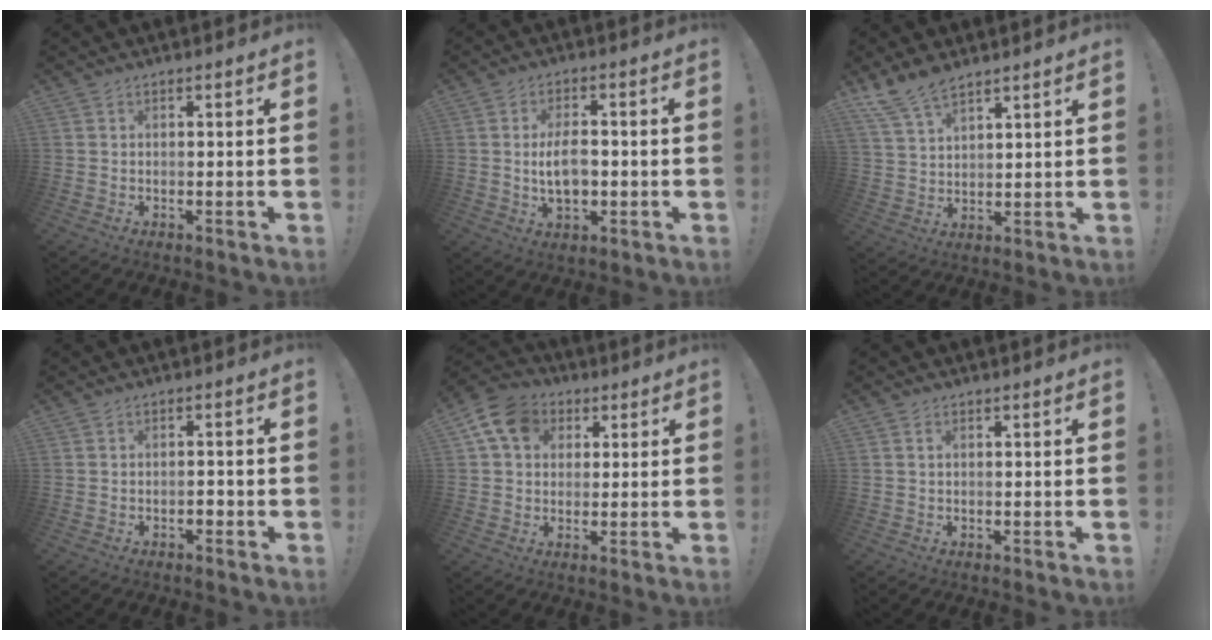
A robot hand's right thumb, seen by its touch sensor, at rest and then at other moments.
{"total": 8.4, "force": [-0.9, 5.0, 6.7], "torque": [-0.113, -0.001, -0.020]}
{"total": 8.7, "force": [7.2, 3.3, 3.4], "torque": [-0.073, -0.037, 0.142]}
{"total": 1.8, "force": [-1.3, 0.8, 0.9], "torque": [-0.019, 0.004, -0.023]}
{"total": 11.7, "force": [4.2, 9.2, 6.0], "torque": [-0.094, -0.005, 0.086]}
{"total": 0.8, "force": [0.3, 0.5, 0.7], "torque": [-0.021, 0.006, 0.006]}